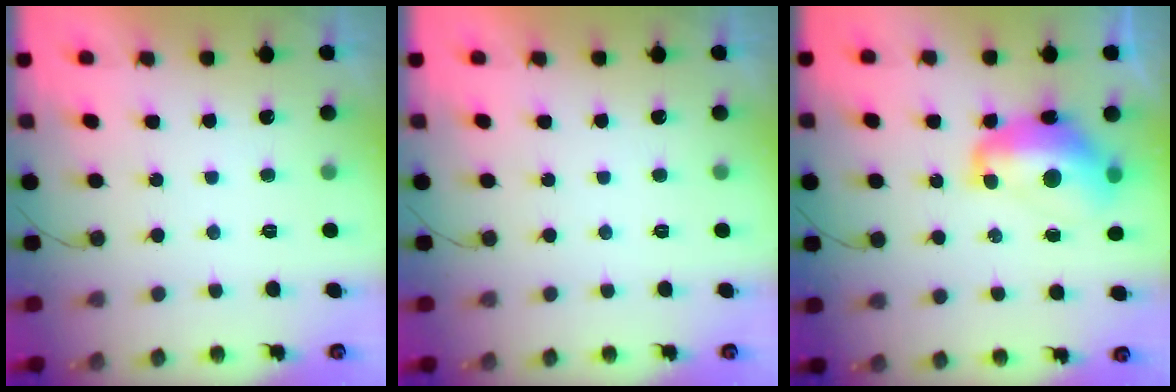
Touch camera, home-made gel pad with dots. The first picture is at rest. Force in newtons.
{"total": 0.0}
{"total": 12.9, "press": 12.8, "slide": 1.6}